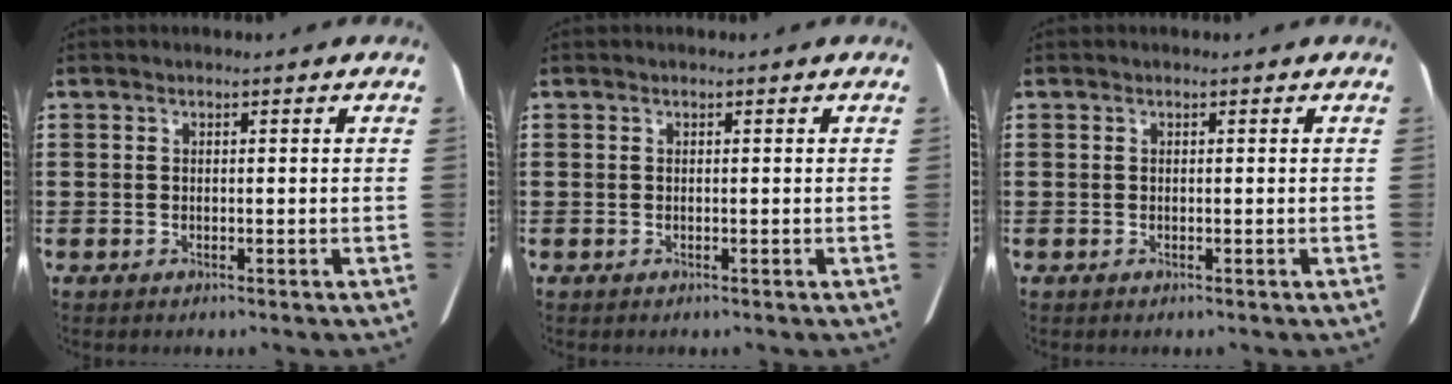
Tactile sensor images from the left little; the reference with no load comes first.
{"total": 0.0}
{"total": 0.0}